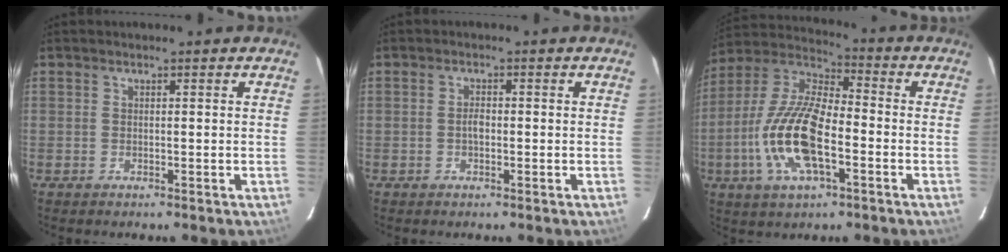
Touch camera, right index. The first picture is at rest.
{"total": 1.5, "force": [-0.4, 0.8, 1.2], "torque": [-0.023, 0.005, -0.007]}
{"total": 16.8, "force": [-5.0, 6.5, 14.7], "torque": [-0.308, -0.004, -0.100]}